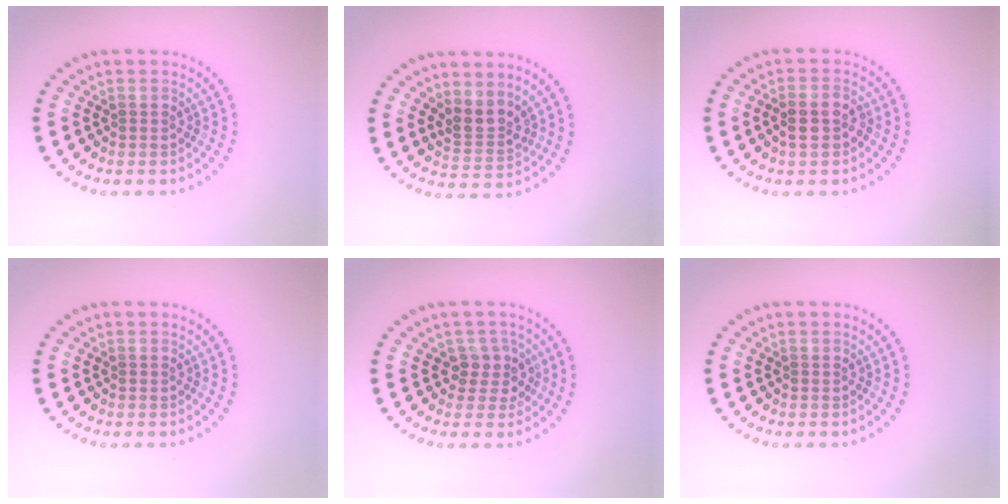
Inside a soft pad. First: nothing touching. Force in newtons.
{"total": 2.6, "press": 2.0, "slide": 1.8}
{"total": 2.6, "press": 2.5, "slide": 0.7}
{"total": 0.0}
{"total": 2.4, "press": 1.9, "slide": 1.5}
{"total": 0.0}